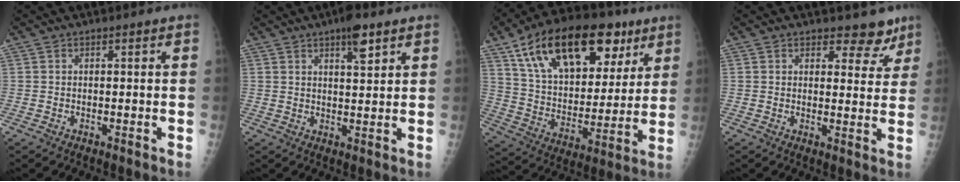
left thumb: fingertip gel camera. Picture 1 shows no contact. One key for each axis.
{"total": 5.3, "fx": 3.3, "fy": 1.4, "fz": 3.9, "tx": -0.052, "ty": -0.016, "tz": 0.049}
{"total": 26.5, "fx": 14.1, "fy": 14.1, "fz": 17.5, "tx": -0.252, "ty": -0.012, "tz": 0.235}
{"total": 5.5, "fx": 4.4, "fy": 2.8, "fz": 1.5, "tx": 0.015, "ty": -0.030, "tz": 0.051}